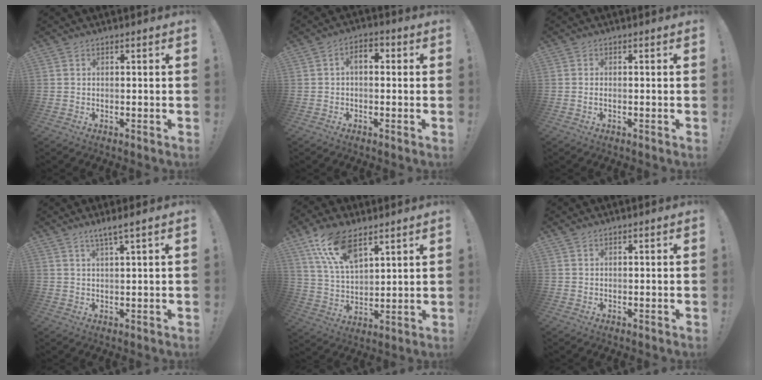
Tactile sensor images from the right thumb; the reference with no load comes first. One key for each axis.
{"total": 4.0, "fx": 0.1, "fy": 2.4, "fz": 3.2, "tx": -0.049, "ty": 0.007, "tz": -0.002}
{"total": 0.6, "fx": -0.2, "fy": 0.1, "fz": 0.5, "tx": -0.014, "ty": 0.002, "tz": -0.002}
{"total": 3.3, "fx": 2.1, "fy": -0.5, "fz": 2.4, "tx": -0.047, "ty": -0.011, "tz": 0.035}
{"total": 13.9, "fx": 9.0, "fy": 5.9, "fz": 8.8, "tx": -0.168, "ty": -0.040, "tz": 0.169}
{"total": 0.8, "fx": 0.7, "fy": 0.2, "fz": -0.1, "tx": 0.008, "ty": -0.003, "tz": 0.013}